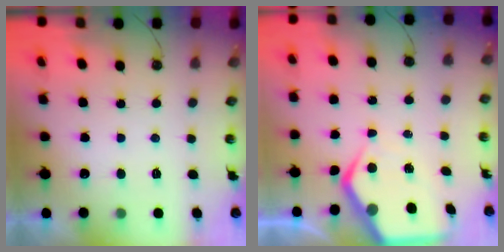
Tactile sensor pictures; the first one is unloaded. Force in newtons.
{"total": 6.7, "press": 6.7, "slide": 0.6}